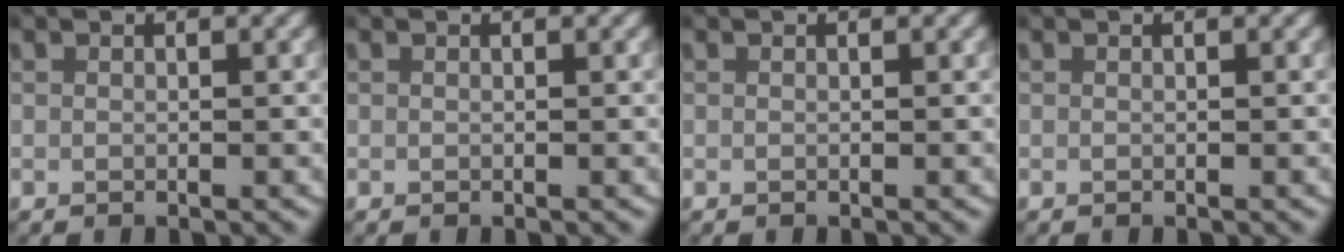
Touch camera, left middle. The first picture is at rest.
{"total": 0.0}
{"total": 0.0}
{"total": 0.0}